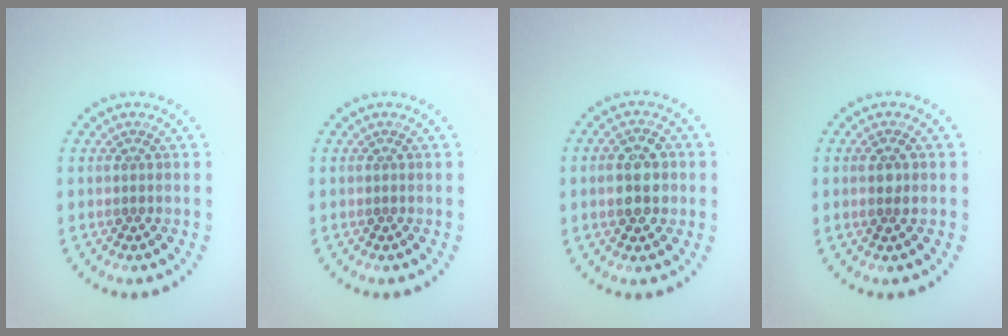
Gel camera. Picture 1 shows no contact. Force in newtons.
{"total": 0.0}
{"total": 3.8, "press": 3.8, "slide": 0.3}
{"total": 1.5, "press": 1.4, "slide": 0.5}